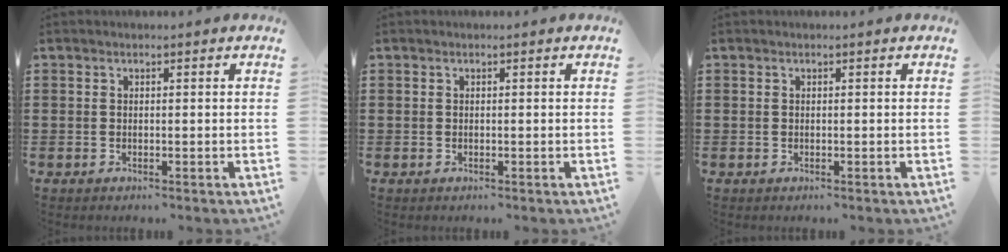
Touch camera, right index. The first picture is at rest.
{"total": 0.0}
{"total": 0.0}